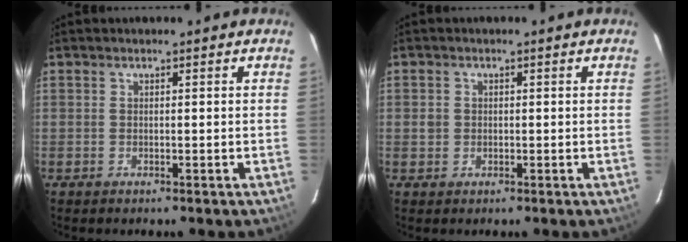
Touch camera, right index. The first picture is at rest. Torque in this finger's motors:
{"motor_torque": [-0.09, 0.06, -0.03, 0.00]}